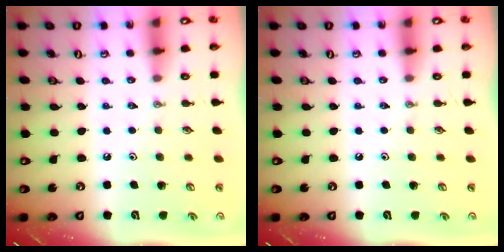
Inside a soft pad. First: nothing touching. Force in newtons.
{"total": 0.0}